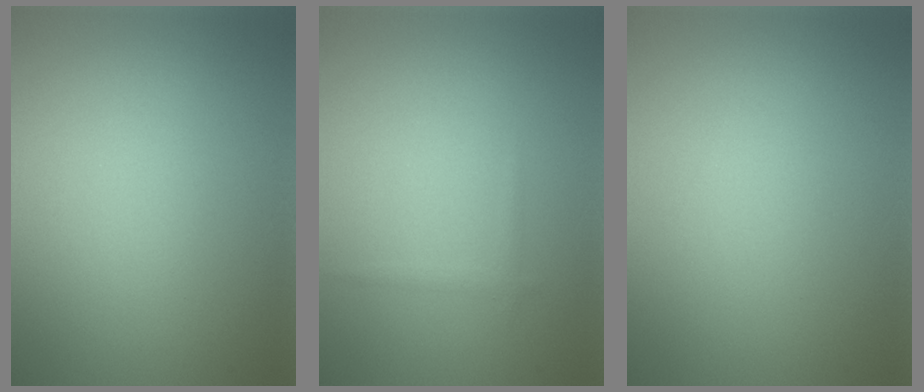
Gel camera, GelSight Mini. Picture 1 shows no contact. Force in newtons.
{"total": 0.6, "press": 0.6, "slide": 0.0}
{"total": 0.0}